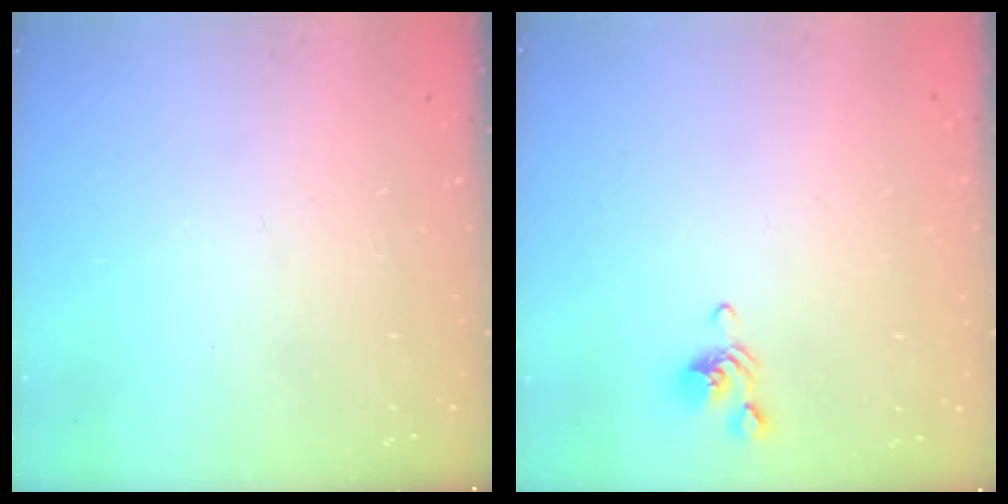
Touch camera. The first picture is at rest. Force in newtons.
{"total": 2.6, "press": 2.5, "slide": 0.5}